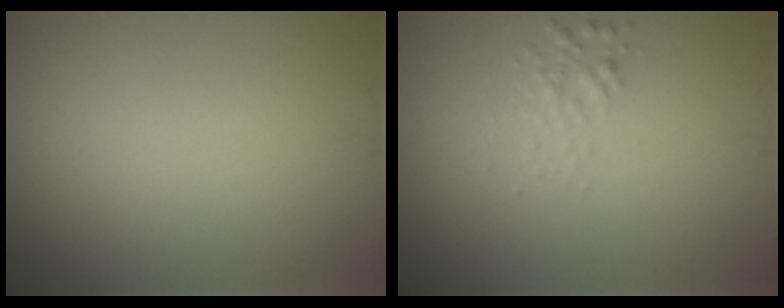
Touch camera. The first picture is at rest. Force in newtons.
{"total": 1.2, "press": 1.2, "slide": 0.0}